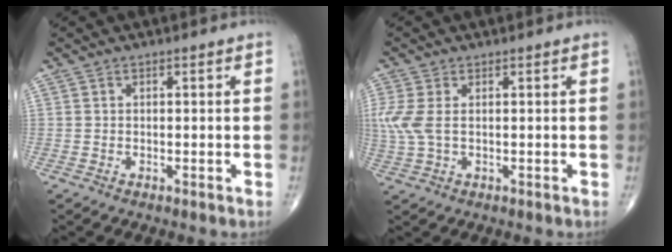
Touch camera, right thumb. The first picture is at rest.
{"total": 5.5, "force": [0.6, 3.0, 4.6], "torque": [-0.137, 0.008, 0.021]}